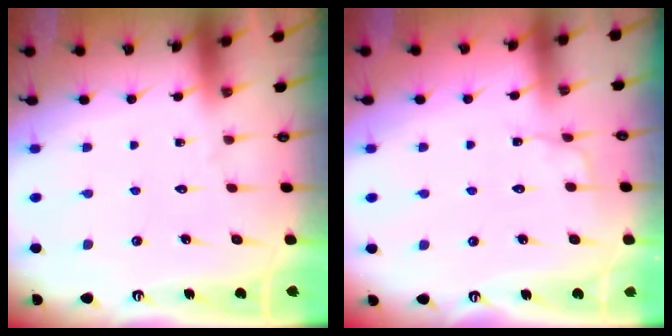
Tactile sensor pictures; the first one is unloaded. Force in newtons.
{"total": 2.7, "press": 2.7, "slide": 0.3}